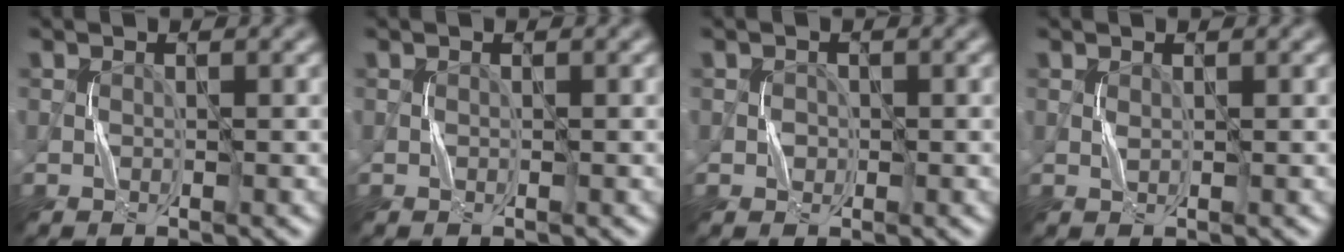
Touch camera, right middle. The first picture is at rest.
{"total": 0.0}
{"total": 0.8, "force": [0.0, 0.8, -0.1], "torque": [0.006, -0.003, 0.000]}
{"total": 0.0}